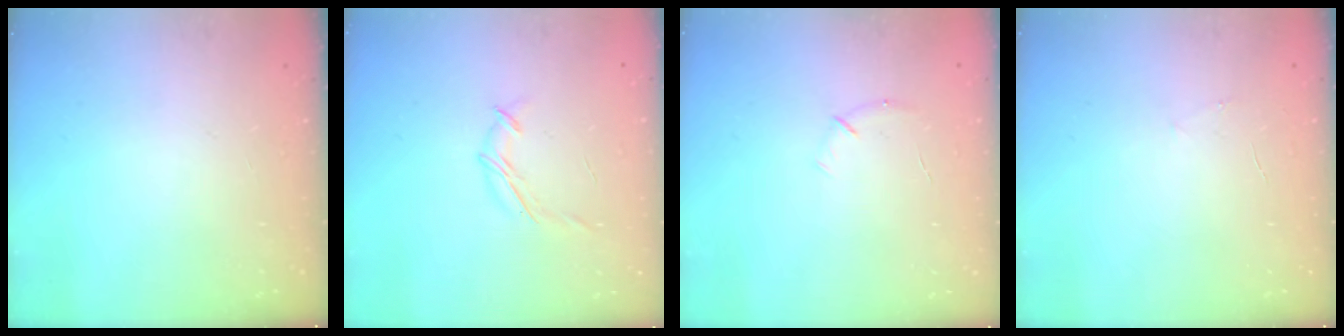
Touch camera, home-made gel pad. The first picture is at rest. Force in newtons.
{"total": 6.6, "press": 6.5, "slide": 1.3}
{"total": 4.6, "press": 4.4, "slide": 1.2}
{"total": 3.6, "press": 3.5, "slide": 1.0}